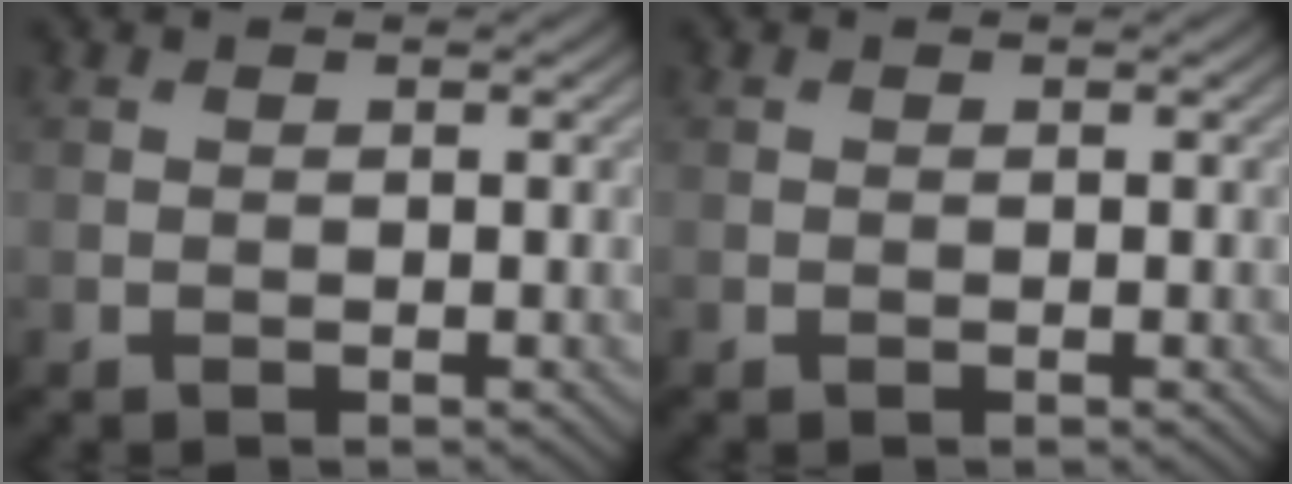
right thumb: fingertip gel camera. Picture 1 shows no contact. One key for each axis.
{"total": 0.0}